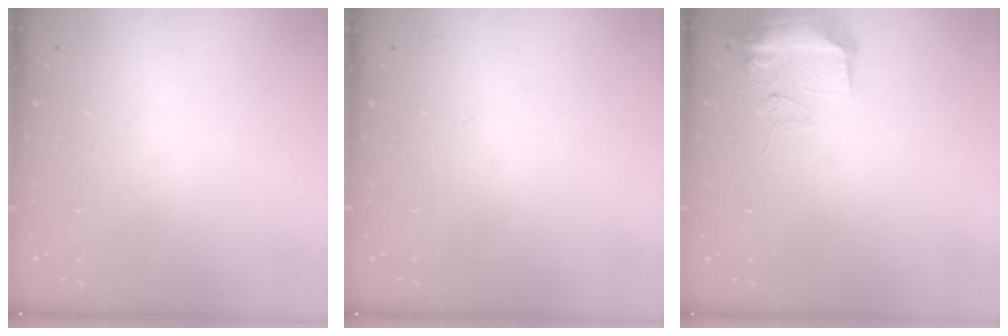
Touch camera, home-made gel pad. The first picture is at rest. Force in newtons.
{"total": 2.3, "press": 2.2, "slide": 0.8}
{"total": 9.5, "press": 9.4, "slide": 1.4}